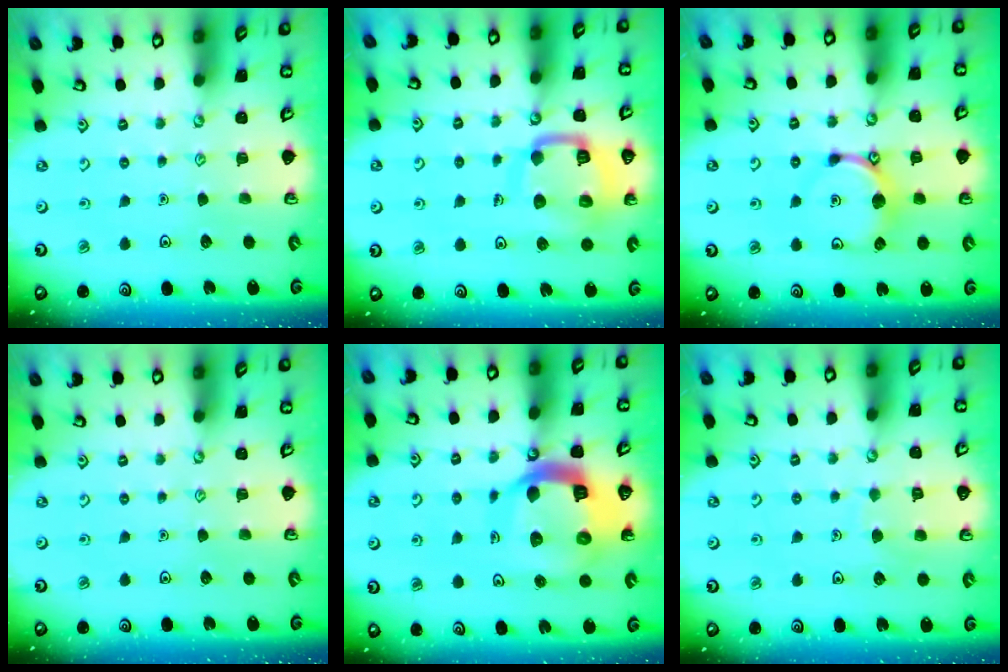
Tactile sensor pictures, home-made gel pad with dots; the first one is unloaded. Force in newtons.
{"total": 13.7, "press": 13.7, "slide": 1.4}
{"total": 9.1, "press": 9.1, "slide": 0.4}
{"total": 0.0}
{"total": 18.0, "press": 17.9, "slide": 1.9}
{"total": 5.2, "press": 5.2, "slide": 0.5}